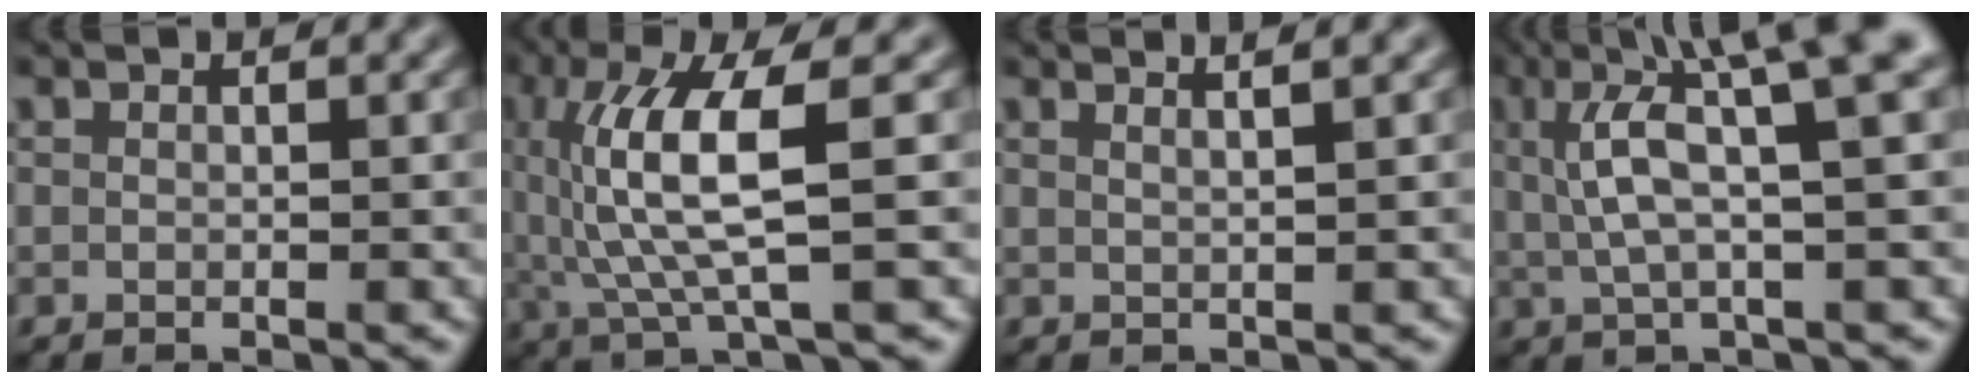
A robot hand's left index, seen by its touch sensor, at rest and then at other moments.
{"total": 7.5, "force": [0.9, 1.7, 7.2], "torque": [-0.153, -0.002, 0.025]}
{"total": 3.4, "force": [2.2, 1.2, 2.2], "torque": [-0.004, 0.018, -0.003]}
{"total": 7.9, "force": [3.1, 1.7, 7.1], "torque": [-0.110, 0.016, 0.051]}